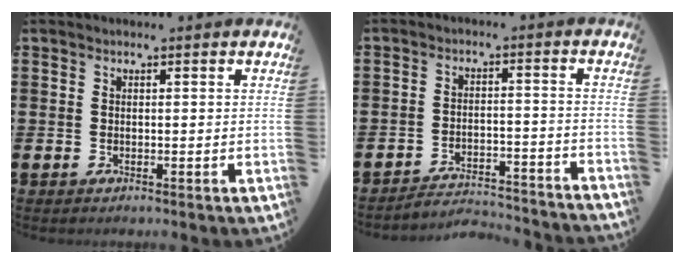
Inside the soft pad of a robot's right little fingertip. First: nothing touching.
{"total": 3.3, "force": [-3.3, 0.2, 0.1], "torque": [-0.009, 0.004, -0.073]}